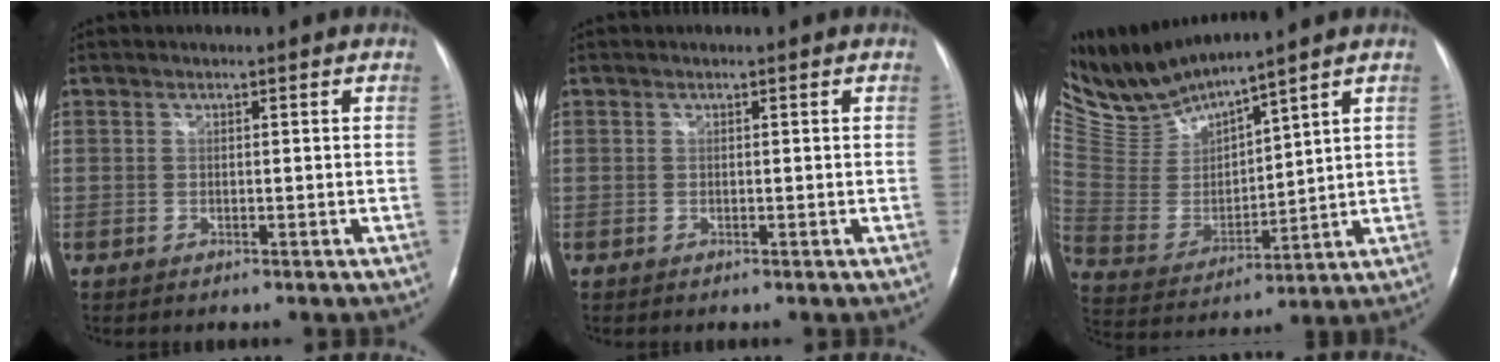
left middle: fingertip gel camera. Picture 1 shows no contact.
{"total": 0.0}
{"total": 9.5, "force": [9.2, -0.9, 2.1], "torque": [-0.068, -0.013, 0.205]}